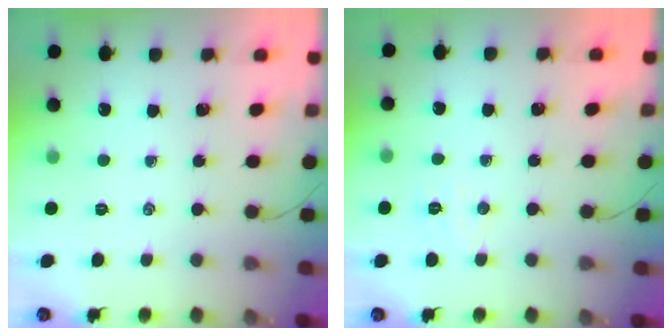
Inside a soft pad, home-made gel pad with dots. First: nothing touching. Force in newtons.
{"total": 4.0, "press": 3.9, "slide": 0.8}